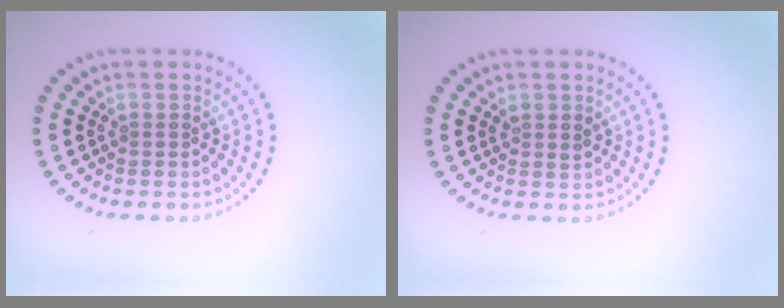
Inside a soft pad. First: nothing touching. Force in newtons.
{"total": 0.9, "press": 0.8, "slide": 0.4}